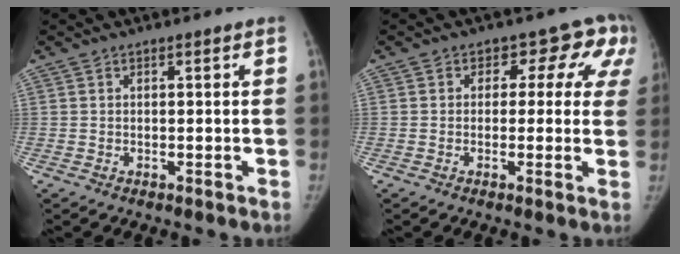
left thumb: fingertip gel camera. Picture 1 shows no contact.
{"total": 8.7, "force": [2.5, 6.3, 5.5], "torque": [0.001, 0.011, 0.017]}